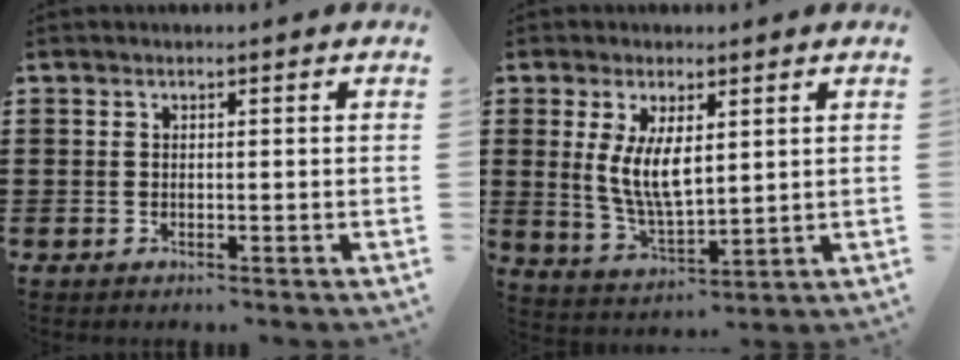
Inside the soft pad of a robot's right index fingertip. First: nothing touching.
{"total": 6.9, "force": [1.4, 3.1, 6.0], "torque": [-0.126, 0.003, 0.025]}